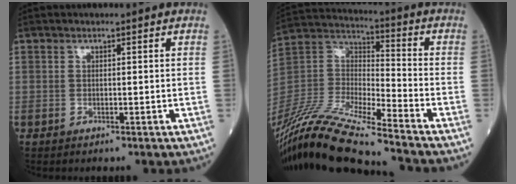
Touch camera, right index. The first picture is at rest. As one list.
[{"total": 18.7, "force": [-16.1, 0.0, 9.6], "torque": [-0.211, -0.015, -0.308]}]